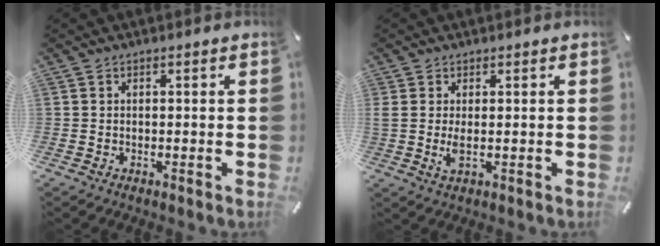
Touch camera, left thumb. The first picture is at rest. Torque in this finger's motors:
{"motor_torque": [0.84, 1.28, 0.29, -0.17, 0.28]}